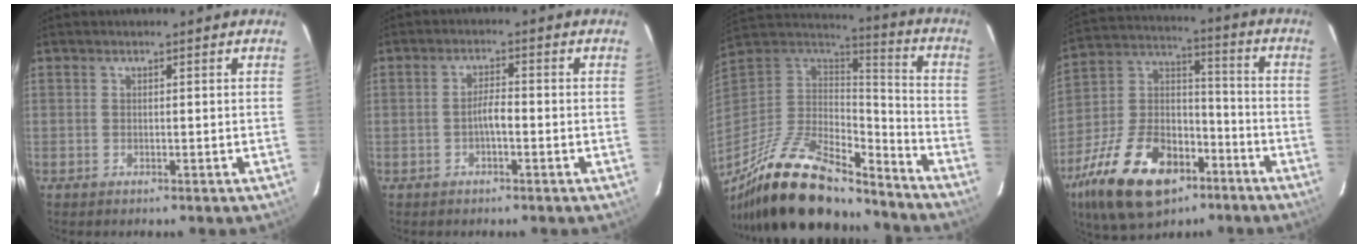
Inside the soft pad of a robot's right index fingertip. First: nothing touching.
{"total": 2.5, "force": [-1.1, 0.6, 2.2], "torque": [-0.043, 0.008, -0.020]}
{"total": 26.9, "force": [-20.2, 9.8, 14.8], "torque": [-0.292, -0.009, -0.332]}
{"total": 23.3, "force": [-13.2, 12.7, 14.3], "torque": [-0.299, 0.006, -0.218]}